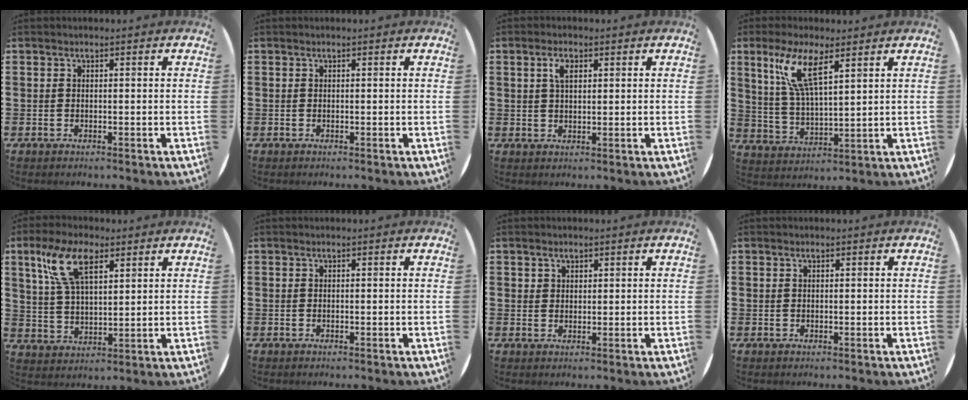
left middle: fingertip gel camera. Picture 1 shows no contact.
{"total": 0.0}
{"total": 2.7, "force": [1.2, 1.4, 2.0], "torque": [-0.036, 0.005, 0.019]}
{"total": 8.2, "force": [5.1, 1.8, 6.1], "torque": [-0.133, -0.005, 0.089]}
{"total": 8.5, "force": [4.9, 3.7, 5.8], "torque": [-0.129, 0.010, 0.089]}
{"total": 0.0}
{"total": 1.3, "force": [1.1, 0.8, 0.0], "torque": [0.007, -0.002, 0.020]}
{"total": 0.0}